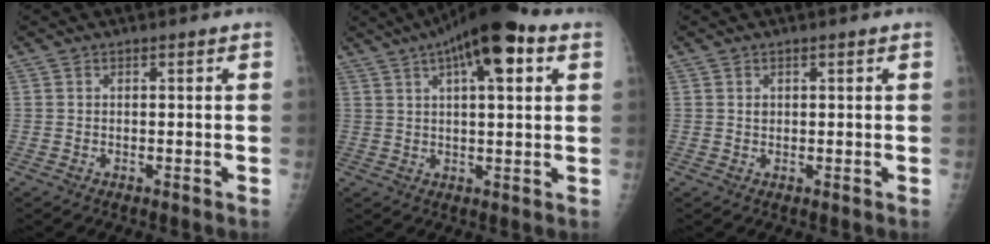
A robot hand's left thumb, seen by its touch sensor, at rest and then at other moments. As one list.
[{"total": 13.9, "force": [6.3, 4.4, 11.6], "torque": [-0.161, 0.012, 0.090]}, {"total": 1.0, "force": [0.3, 0.7, 0.6], "torque": [0.001, 0.001, 0.007]}]